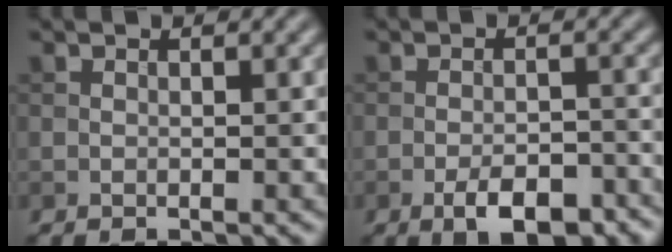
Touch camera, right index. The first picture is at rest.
{"total": 5.1, "force": [-3.0, 2.1, 3.6], "torque": [-0.055, -0.001, -0.045]}